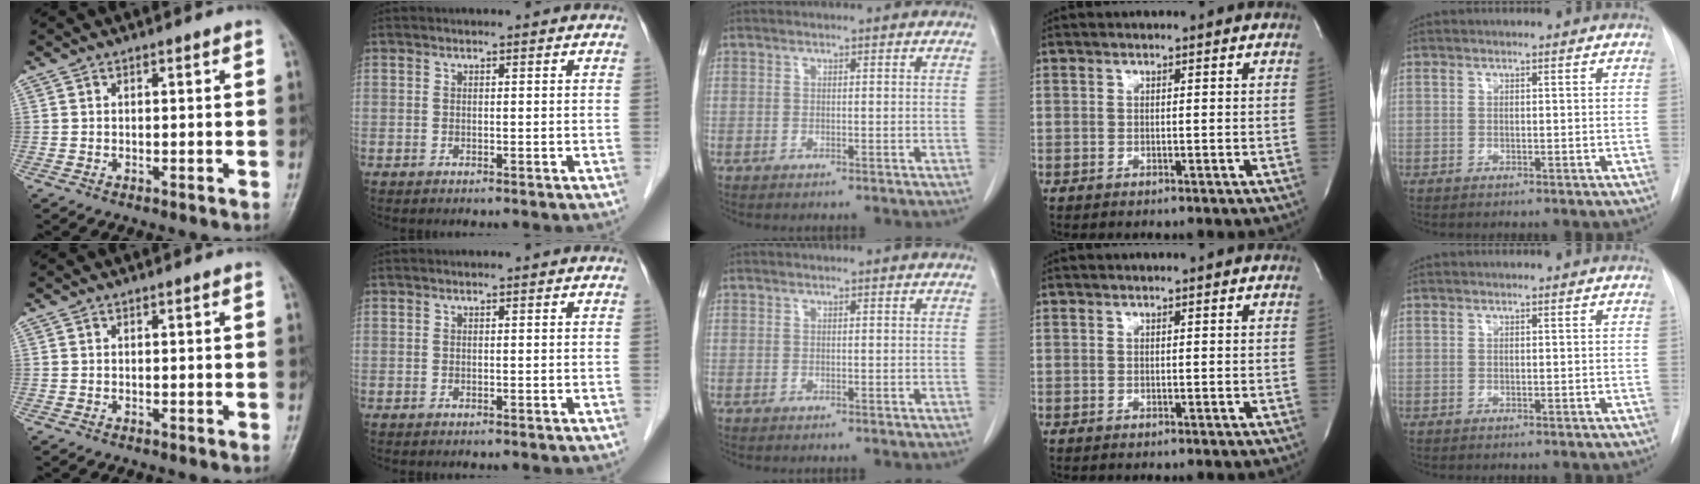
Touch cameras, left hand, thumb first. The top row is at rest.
{}